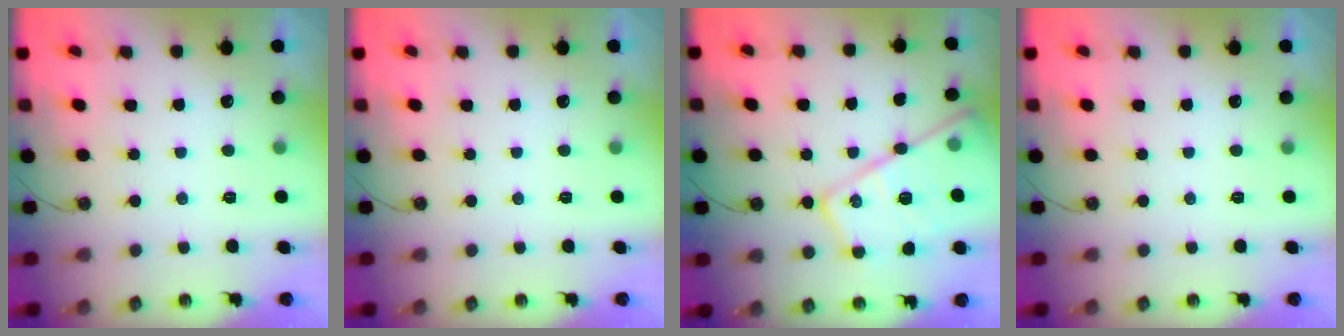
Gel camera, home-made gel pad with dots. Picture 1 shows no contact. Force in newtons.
{"total": 0.0}
{"total": 19.7, "press": 19.7, "slide": 1.0}
{"total": 0.0}